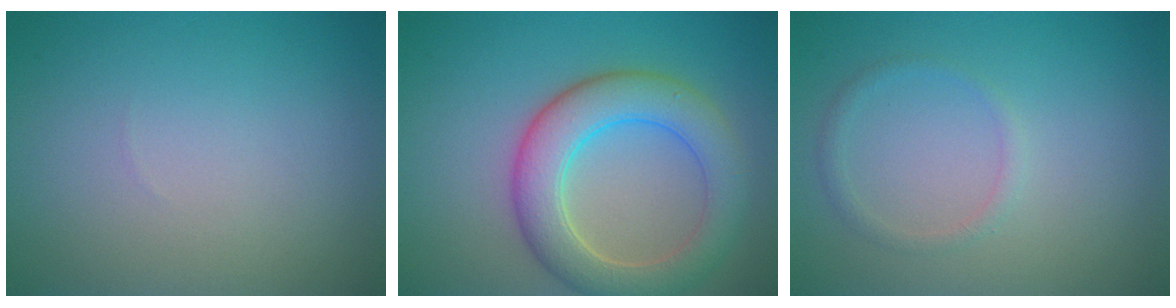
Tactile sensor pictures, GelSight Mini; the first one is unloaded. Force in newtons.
{"total": 6.5, "press": 6.5, "slide": 0.7}
{"total": 1.1, "press": 1.1, "slide": 0.0}